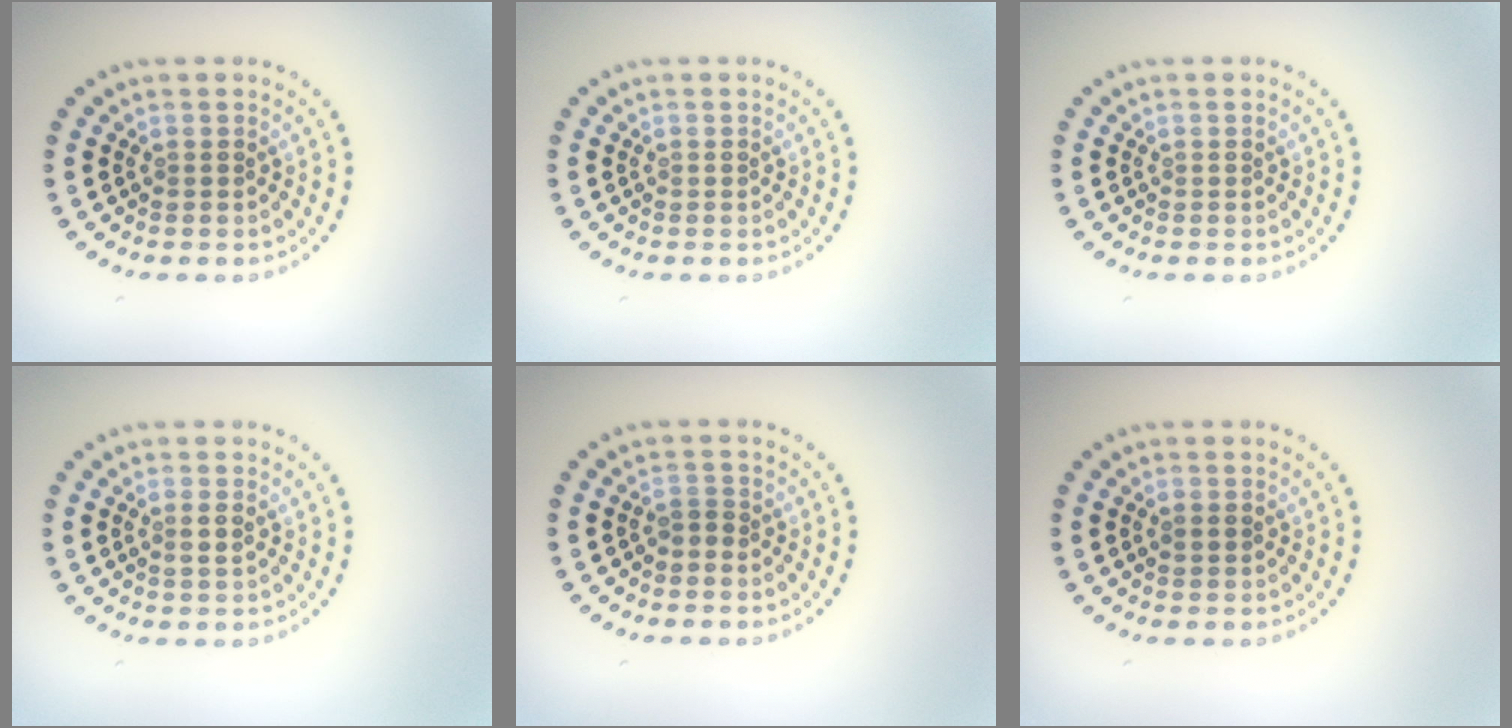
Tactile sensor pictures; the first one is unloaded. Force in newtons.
{"total": 0.0}
{"total": 0.0}
{"total": 1.0, "press": 0.9, "slide": 0.5}
{"total": 1.0, "press": 0.8, "slide": 0.5}
{"total": 0.9, "press": 0.9, "slide": 0.1}